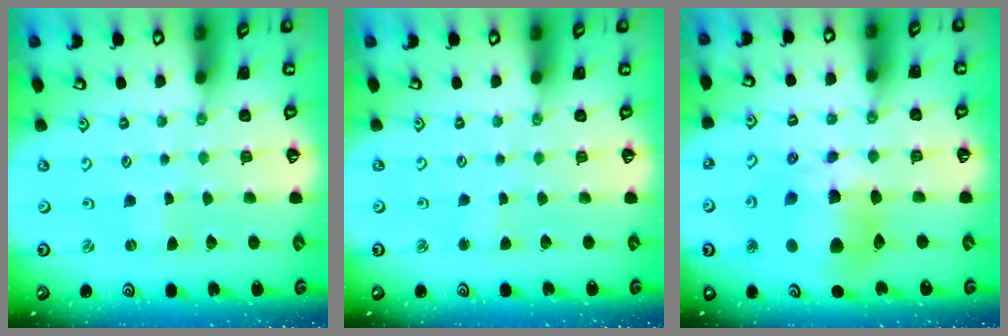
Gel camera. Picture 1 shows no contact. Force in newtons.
{"total": 1.9, "press": 1.9, "slide": 0.2}
{"total": 16.2, "press": 16.1, "slide": 1.8}